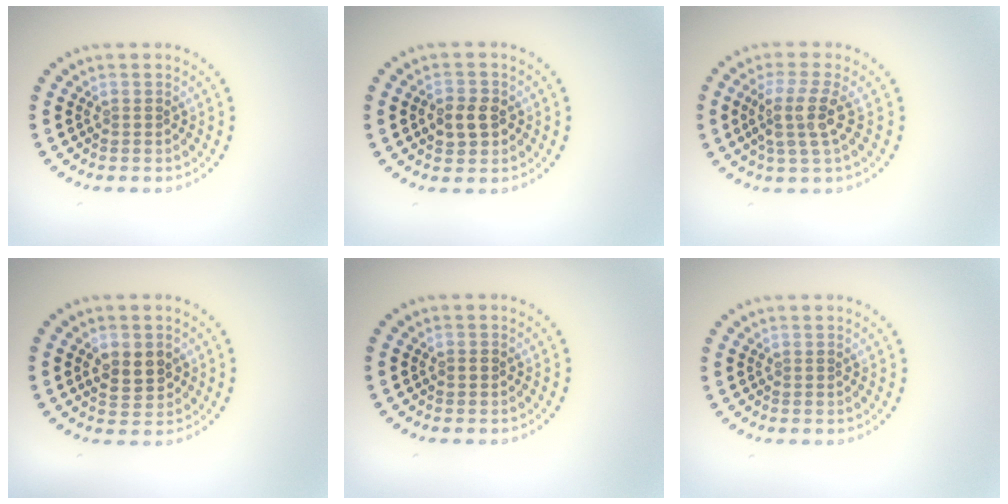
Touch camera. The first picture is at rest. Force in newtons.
{"total": 2.6, "press": 2.6, "slide": 0.2}
{"total": 3.5, "press": 2.7, "slide": 2.2}
{"total": 2.9, "press": 2.9, "slide": 0.4}
{"total": 0.9, "press": 0.9, "slide": 0.2}
{"total": 0.0}